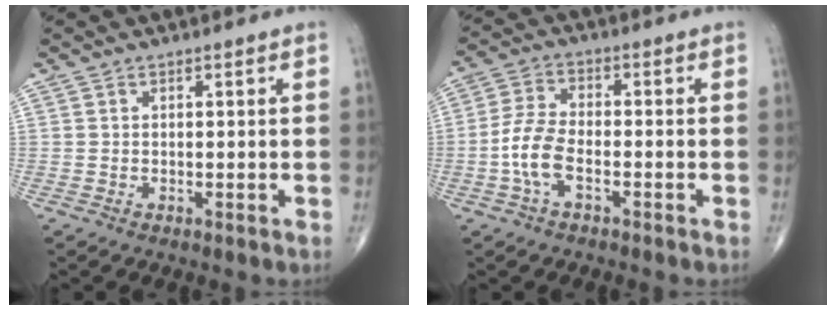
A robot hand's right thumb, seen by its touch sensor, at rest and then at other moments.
{"total": 6.8, "force": [-2.3, 3.2, 5.5], "torque": [-0.124, 0.022, -0.049]}